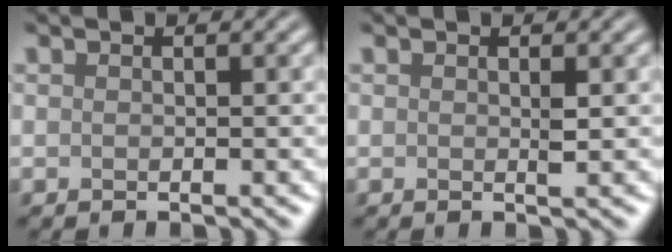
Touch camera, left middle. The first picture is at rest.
{"total": 0.7, "force": [0.1, 0.0, 0.7], "torque": [-0.012, -0.001, 0.001]}